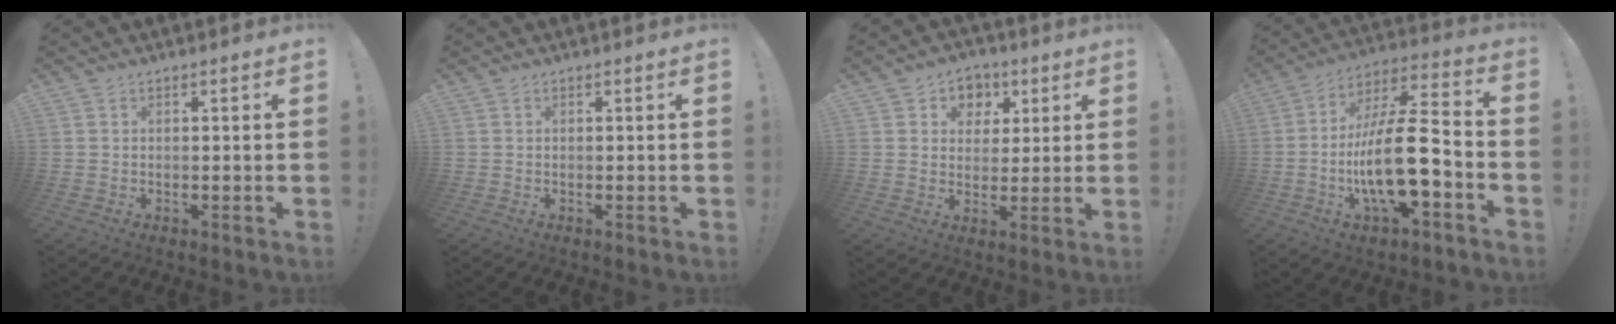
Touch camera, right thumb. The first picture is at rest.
{"total": 0.0}
{"total": 7.2, "force": [2.1, 6.7, 1.4], "torque": [-0.011, -0.014, 0.043]}
{"total": 20.0, "force": [-5.0, 6.2, 18.3], "torque": [-0.334, 0.024, -0.081]}